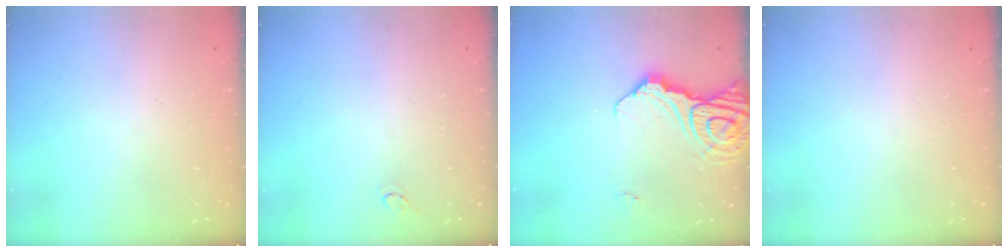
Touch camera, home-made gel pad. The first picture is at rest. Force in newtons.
{"total": 2.9, "press": 2.9, "slide": 0.3}
{"total": 14.4, "press": 14.3, "slide": 1.8}
{"total": 0.0}